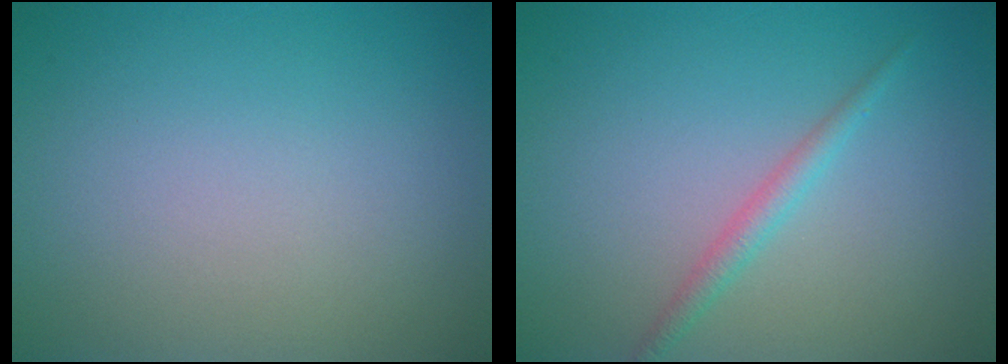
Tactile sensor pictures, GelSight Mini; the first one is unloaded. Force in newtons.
{"total": 1.6, "press": 1.6, "slide": 0.0}